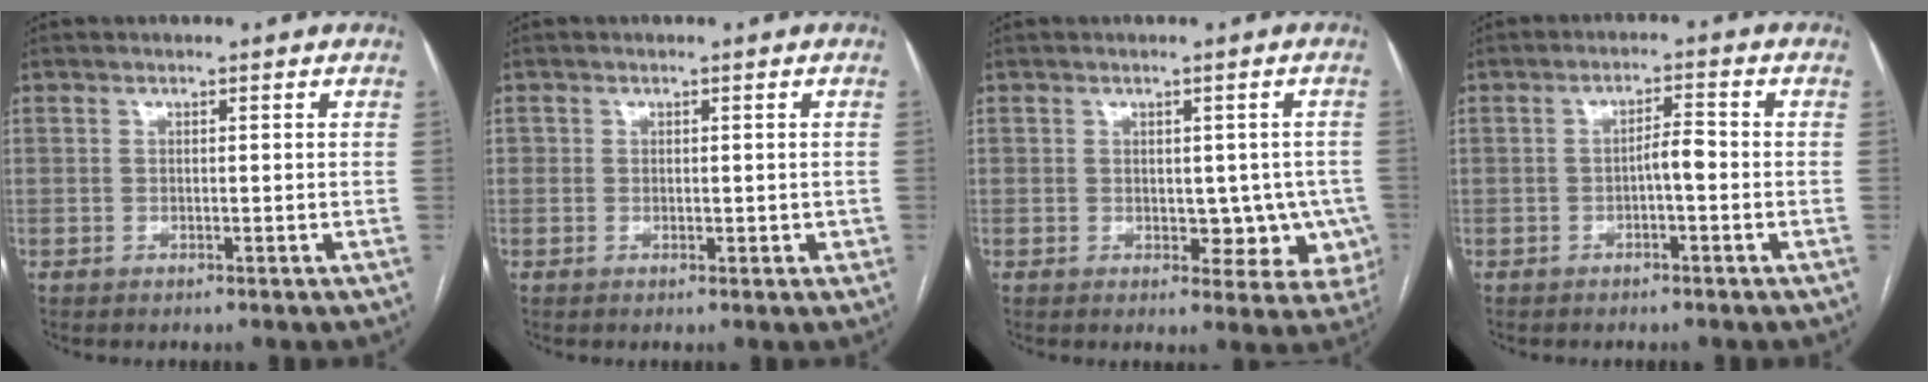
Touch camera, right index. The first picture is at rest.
{"total": 1.6, "force": [0.1, 1.4, 0.7], "torque": [-0.005, 0.007, 0.006]}
{"total": 6.3, "force": [-0.7, 4.4, 4.4], "torque": [-0.024, 0.016, 0.003]}
{"total": 2.8, "force": [-0.8, 0.6, 2.6], "torque": [-0.040, 0.006, -0.014]}